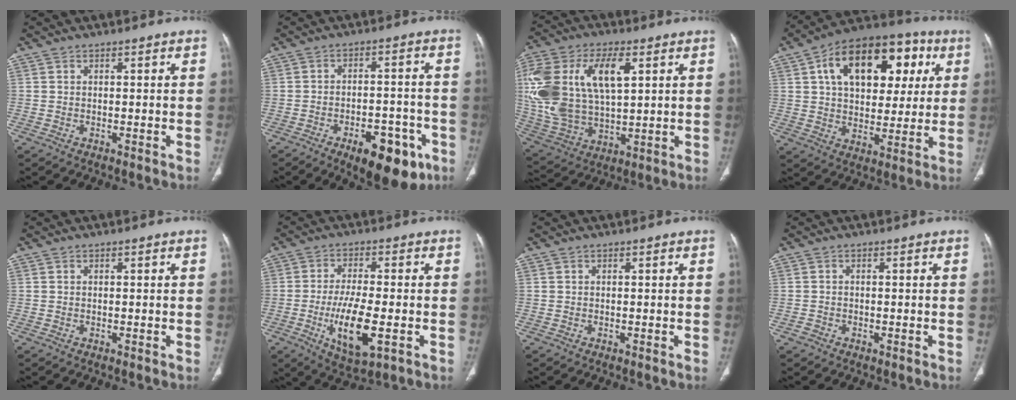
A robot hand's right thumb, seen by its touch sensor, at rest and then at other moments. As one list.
[{"total": 13.4, "force": [-7.0, 6.4, 9.6], "torque": [-0.102, 0.033, -0.088]}, {"total": 24.7, "force": [6.3, 13.4, 19.7], "torque": [-0.427, -0.002, 0.123]}, {"total": 22.4, "force": [7.4, 13.6, 16.3], "torque": [-0.212, 0.012, 0.108]}, {"total": 0.0}, {"total": 12.0, "force": [-3.2, 4.2, 10.8], "torque": [-0.200, -0.007, -0.050]}, {"total": 0.0}, {"total": 0.7, "force": [-0.5, 0.5, 0.3], "torque": [-0.005, 0.000, -0.010]}]